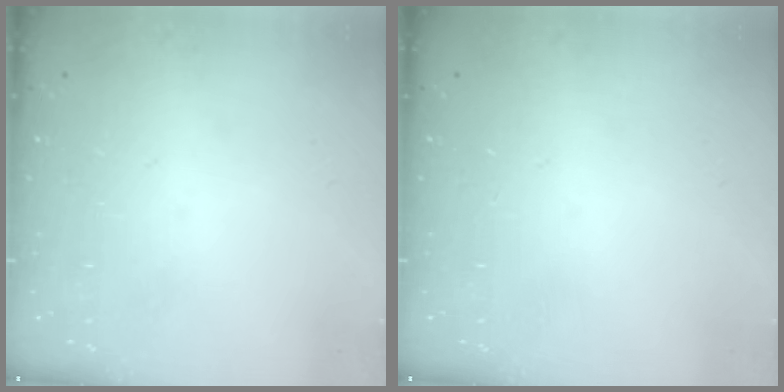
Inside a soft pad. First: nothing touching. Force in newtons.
{"total": 0.0}